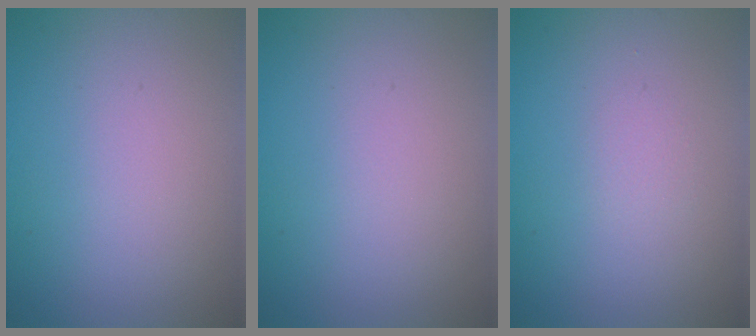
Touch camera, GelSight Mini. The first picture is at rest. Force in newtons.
{"total": 0.0}
{"total": 0.6, "press": 0.6, "slide": 0.1}